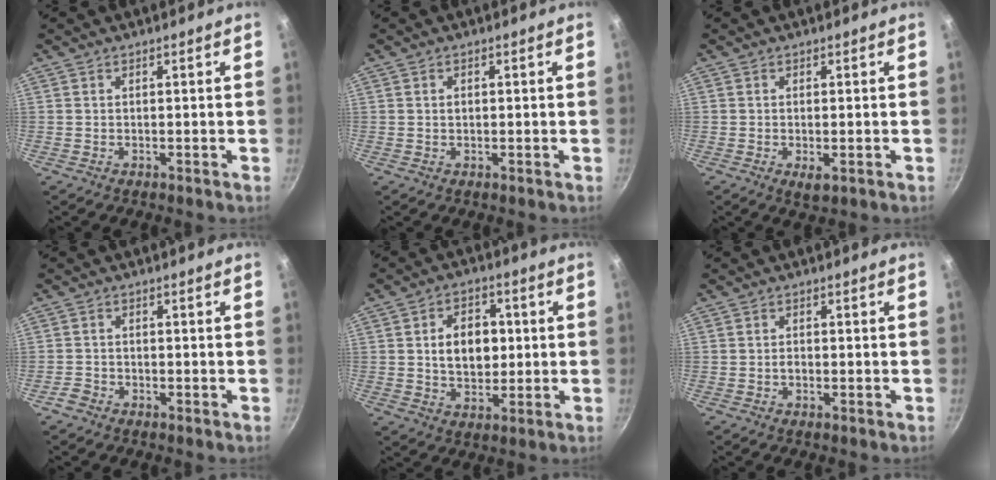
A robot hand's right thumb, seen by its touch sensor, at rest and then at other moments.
{"total": 1.1, "force": [0.2, 0.8, 0.8], "torque": [-0.012, 0.003, 0.002]}
{"total": 2.5, "force": [-0.7, 1.0, 2.2], "torque": [-0.041, -0.008, -0.011]}
{"total": 2.0, "force": [-1.6, 1.1, 0.6], "torque": [-0.014, 0.013, -0.032]}
{"total": 9.8, "force": [1.0, 6.9, 6.9], "torque": [-0.080, 0.004, 0.014]}
{"total": 1.3, "force": [-0.4, 0.8, 1.0], "torque": [-0.020, 0.003, -0.010]}